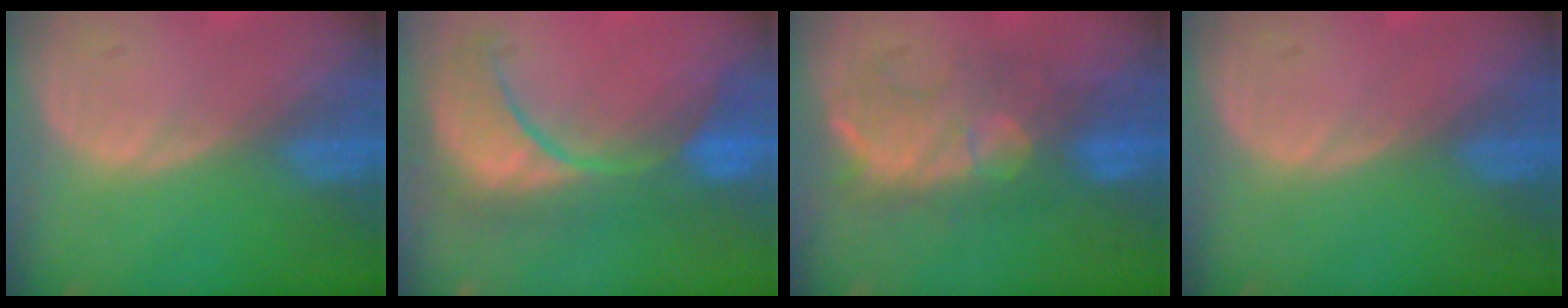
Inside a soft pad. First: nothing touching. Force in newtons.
{"total": 10.0, "press": 9.6, "slide": 2.5}
{"total": 8.3, "press": 8.3, "slide": 0.1}
{"total": 0.0}